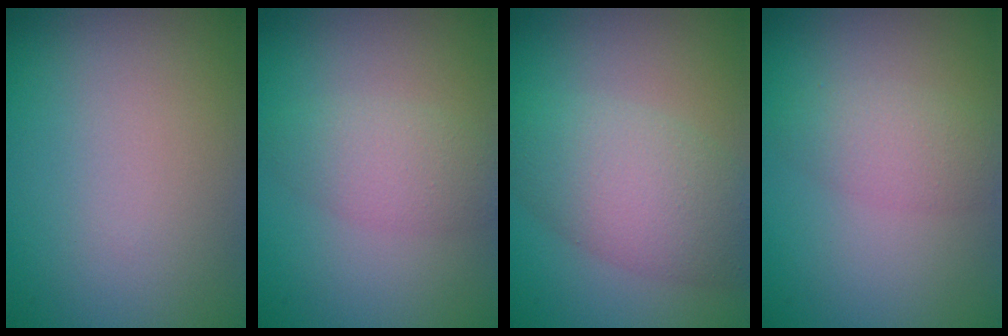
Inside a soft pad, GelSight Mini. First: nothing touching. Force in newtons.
{"total": 2.8, "press": 2.8, "slide": 0.2}
{"total": 6.0, "press": 6.0, "slide": 0.1}
{"total": 2.5, "press": 2.4, "slide": 0.2}